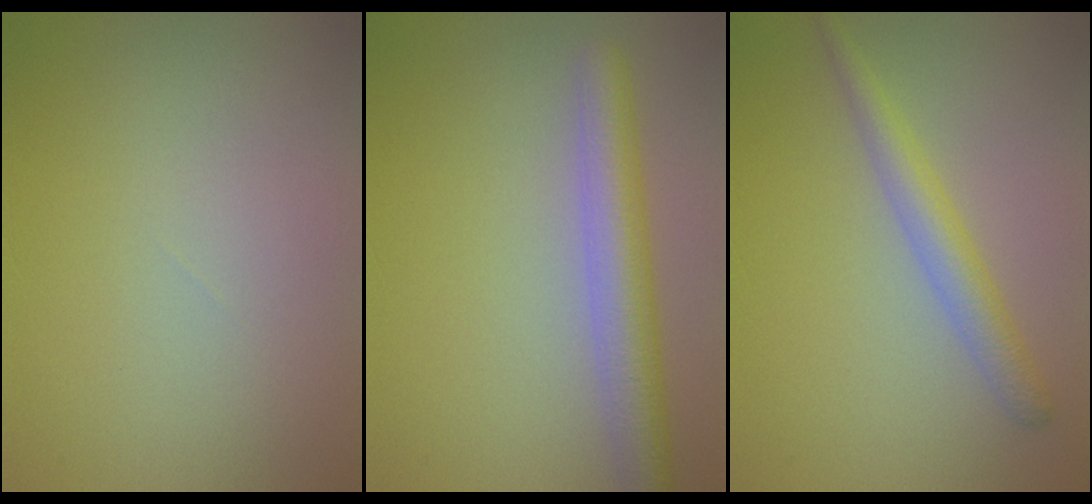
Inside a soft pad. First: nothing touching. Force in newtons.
{"total": 4.7, "press": 4.7, "slide": 0.3}
{"total": 2.8, "press": 2.8, "slide": 0.0}